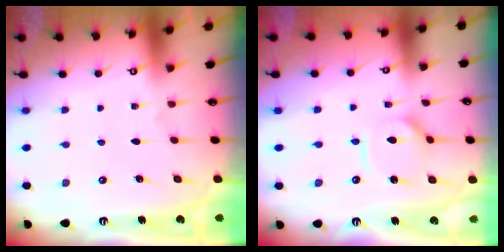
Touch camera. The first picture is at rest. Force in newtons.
{"total": 7.2, "press": 7.2, "slide": 0.8}